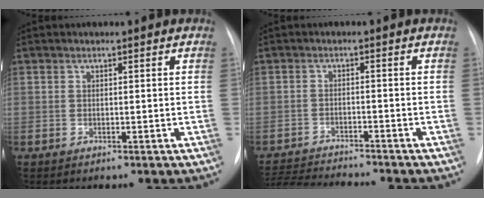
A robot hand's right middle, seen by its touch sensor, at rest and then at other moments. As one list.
[{"total": 9.9, "force": [-9.5, -0.4, 2.8], "torque": [-0.047, -0.006, -0.155]}]